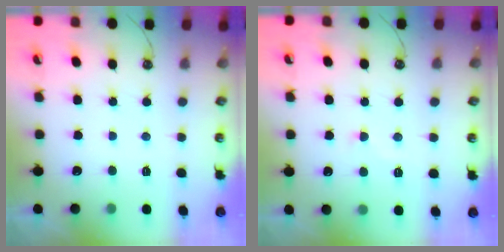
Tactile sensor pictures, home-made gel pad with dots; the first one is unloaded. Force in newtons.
{"total": 3.3, "press": 3.3, "slide": 0.4}